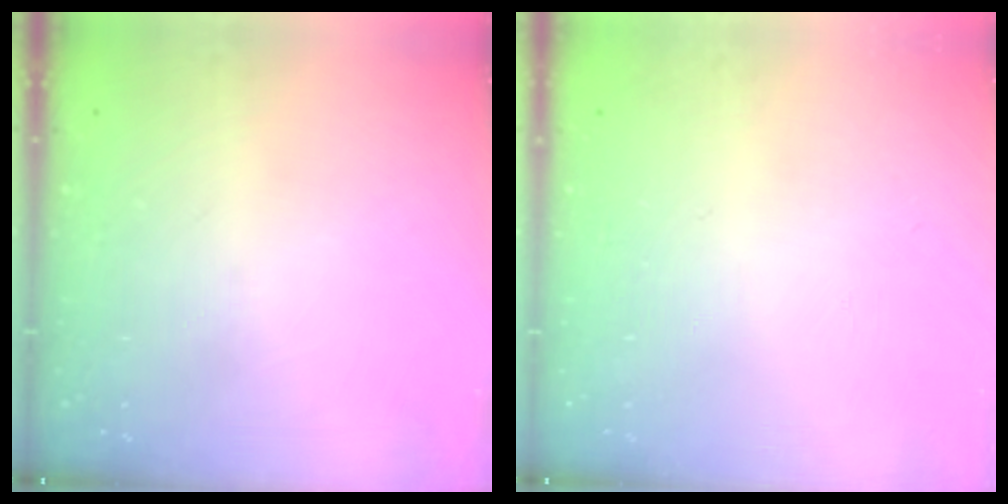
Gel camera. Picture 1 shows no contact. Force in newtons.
{"total": 0.0}